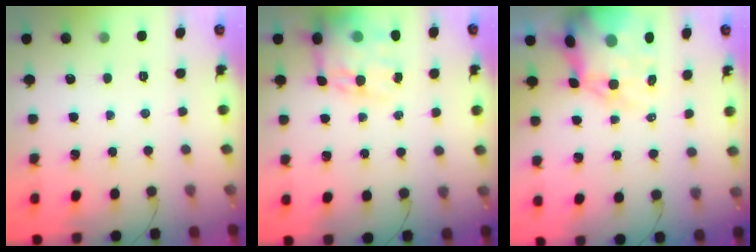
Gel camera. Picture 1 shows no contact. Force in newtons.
{"total": 14.4, "press": 13.9, "slide": 3.8}
{"total": 13.5, "press": 13.1, "slide": 3.4}